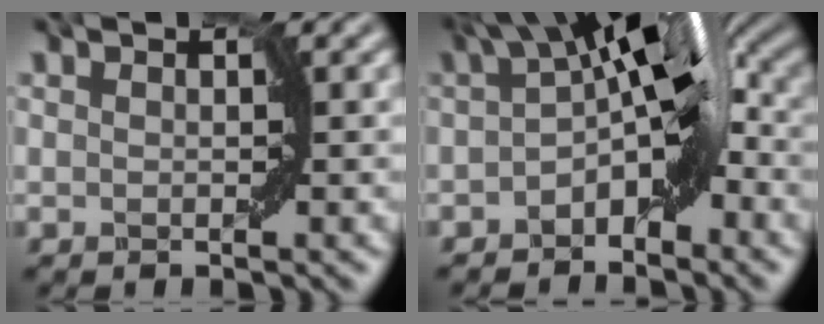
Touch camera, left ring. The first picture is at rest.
{"total": 6.2, "force": [-0.8, 3.0, 5.4], "torque": [-0.072, 0.016, -0.023]}